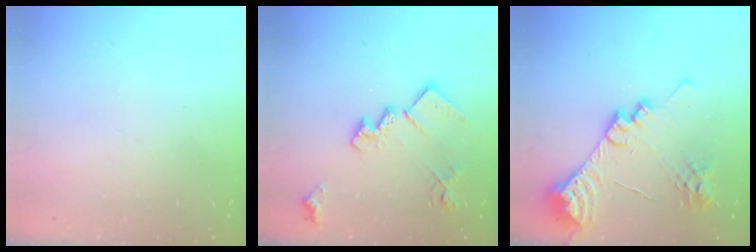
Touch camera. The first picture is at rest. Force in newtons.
{"total": 17.1, "press": 17.1, "slide": 0.8}
{"total": 21.7, "press": 21.6, "slide": 2.7}